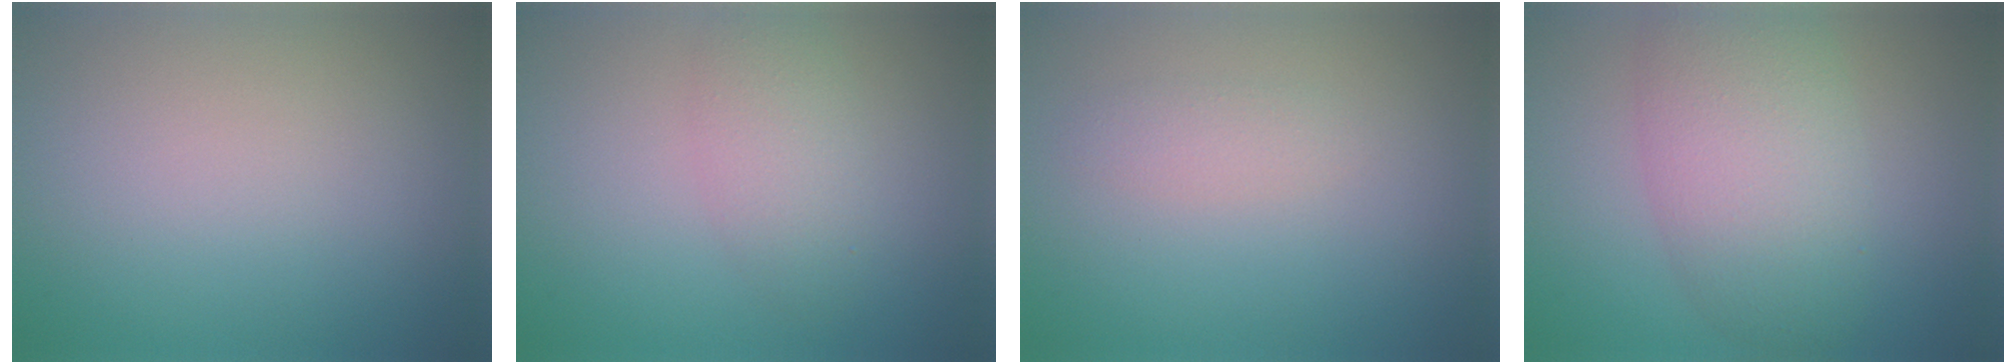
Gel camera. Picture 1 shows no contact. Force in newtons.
{"total": 1.9, "press": 1.9, "slide": 0.1}
{"total": 1.2, "press": 1.2, "slide": 0.1}
{"total": 6.9, "press": 6.9, "slide": 0.0}